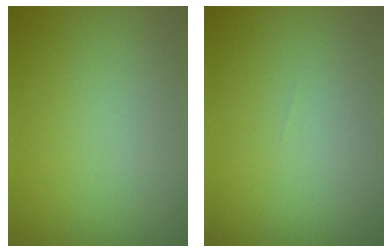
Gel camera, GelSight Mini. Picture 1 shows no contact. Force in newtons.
{"total": 0.0}